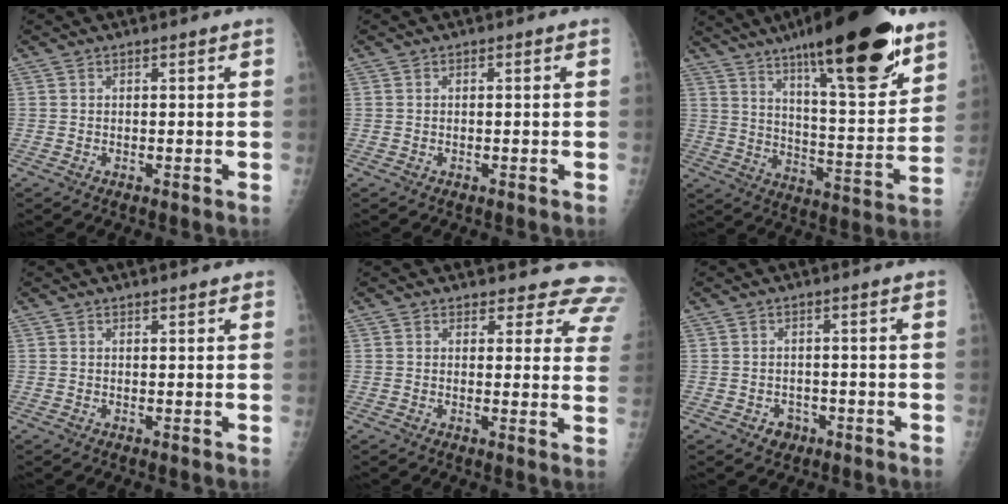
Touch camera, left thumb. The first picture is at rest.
{"total": 0.0}
{"total": 26.3, "force": [17.0, 5.8, 19.2], "torque": [-0.271, -0.069, 0.268]}
{"total": 1.0, "force": [0.9, 0.2, 0.4], "torque": [-0.005, -0.004, 0.011]}
{"total": 11.9, "force": [10.7, 4.8, 2.0], "torque": [0.032, -0.067, 0.086]}
{"total": 2.1, "force": [-0.9, 1.8, 0.6], "torque": [0.001, 0.007, -0.010]}